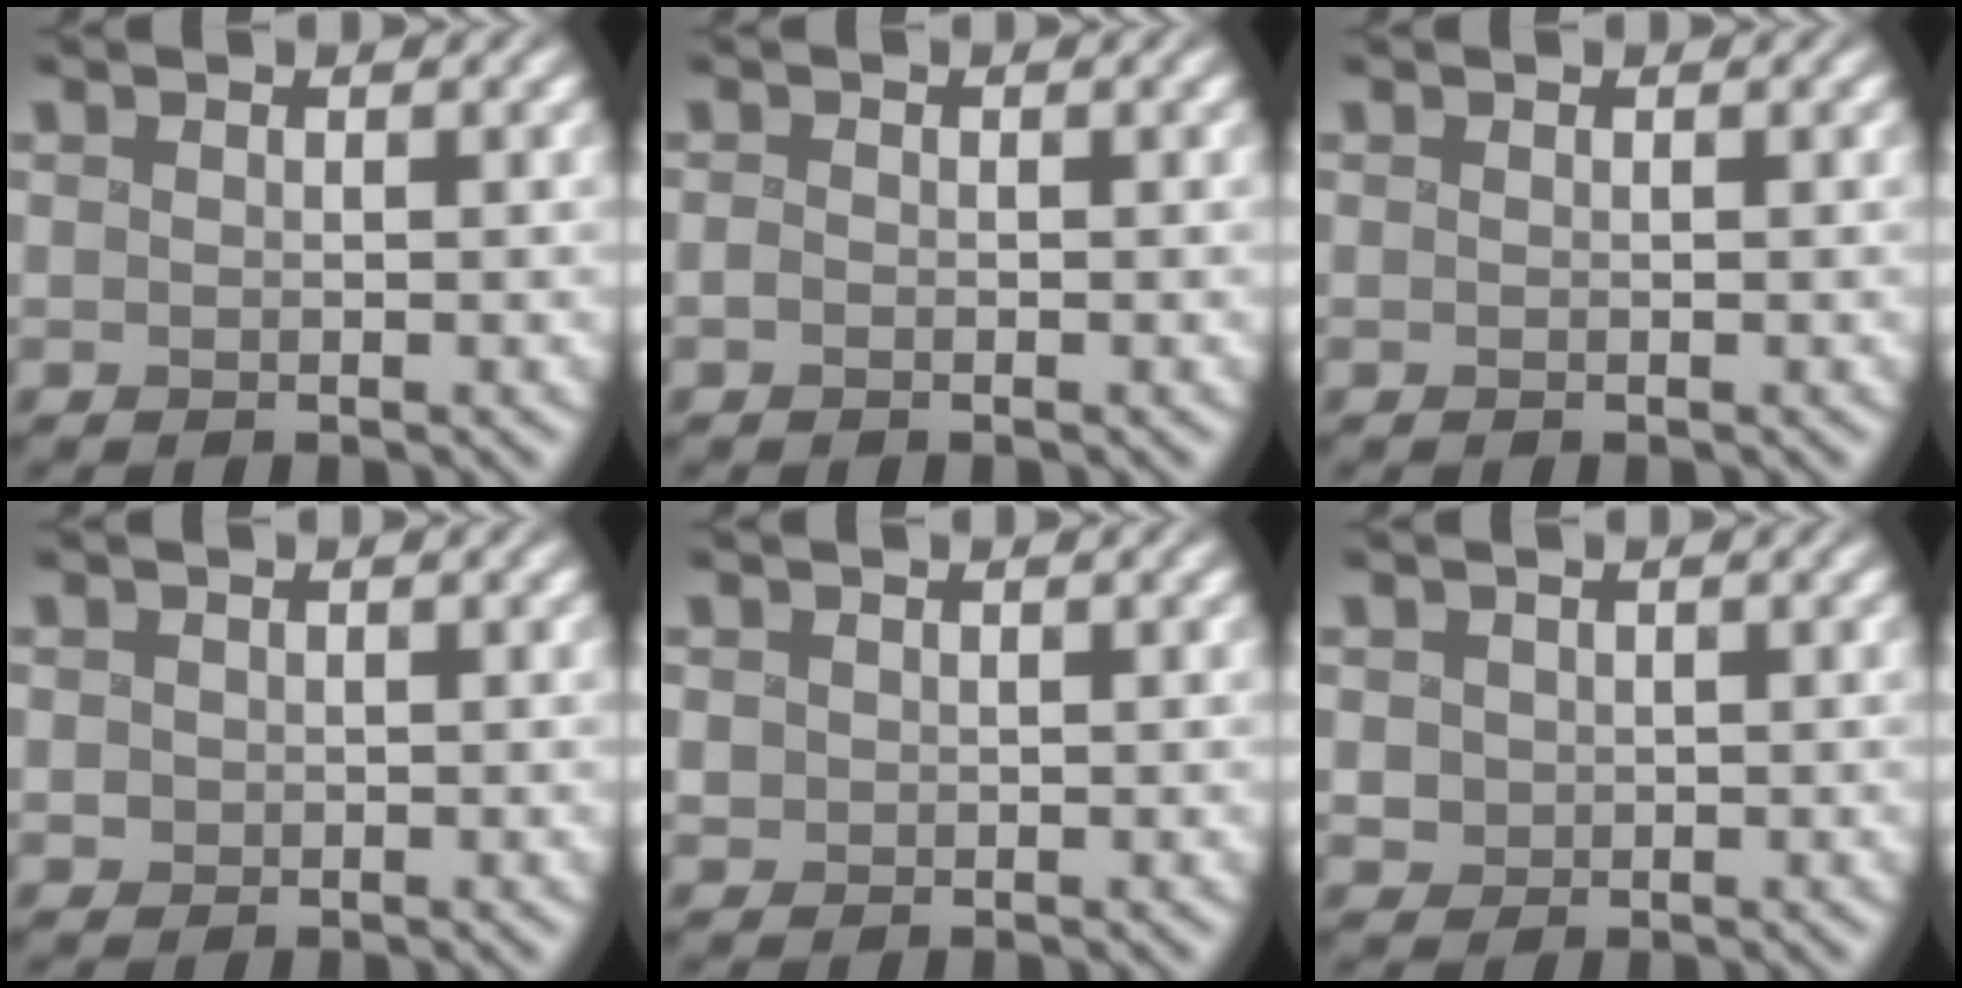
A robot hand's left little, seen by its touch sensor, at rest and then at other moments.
{"total": 0.7, "force": [-0.5, 0.4, 0.2], "torque": [-0.003, 0.001, -0.009]}
{"total": 0.0}
{"total": 0.7, "force": [-0.1, 0.7, 0.0], "torque": [0.001, 0.000, 0.003]}
{"total": 0.7, "force": [0.1, 0.7, 0.0], "torque": [-0.001, 0.001, 0.007]}
{"total": 1.3, "force": [-0.1, 1.2, 0.3], "torque": [-0.008, -0.002, 0.002]}